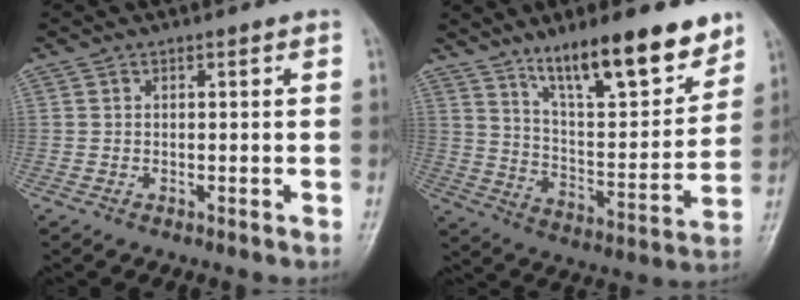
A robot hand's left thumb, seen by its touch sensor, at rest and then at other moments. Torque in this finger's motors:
{"motor_torque": [0.52, 0.52, 1.46, -1.31, 0.17]}